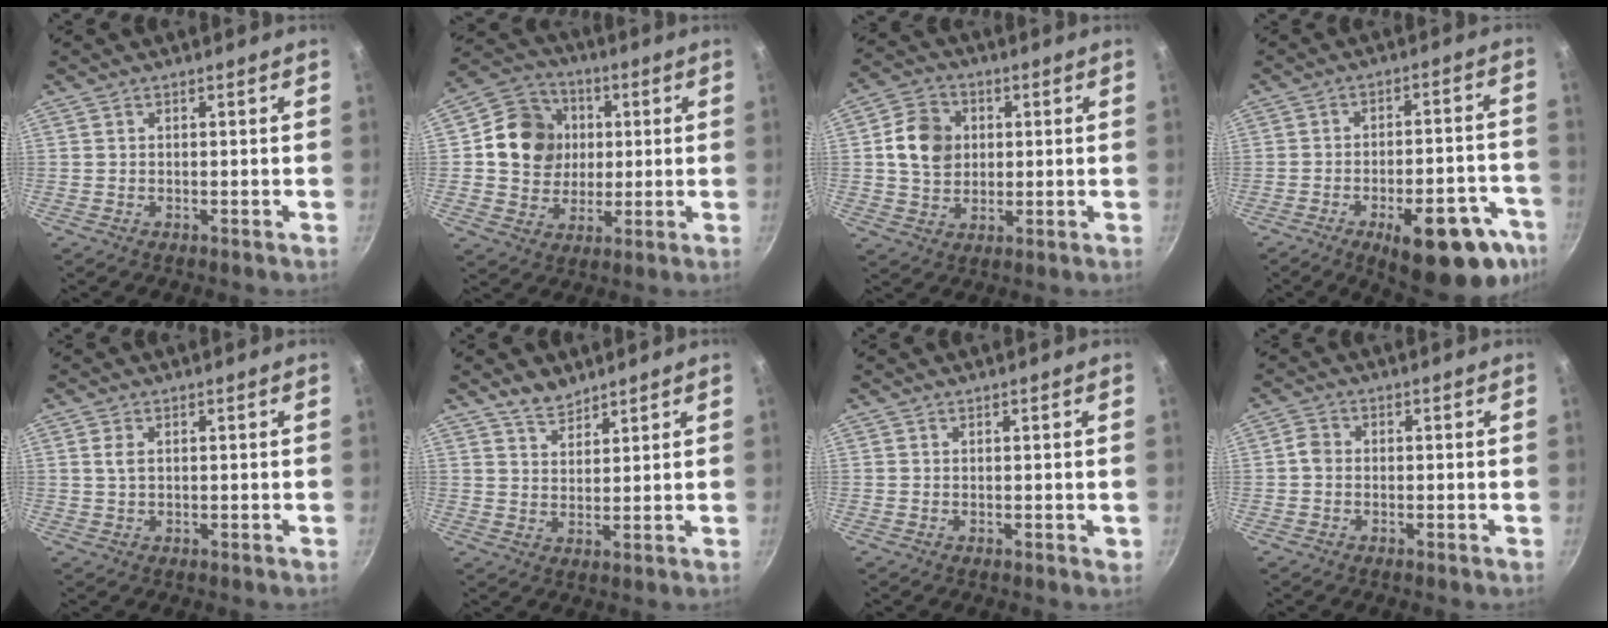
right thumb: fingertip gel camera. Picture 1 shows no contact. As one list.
[{"total": 13.4, "force": [1.9, 11.8, 5.9], "torque": [-0.072, 0.009, 0.026]}, {"total": 9.7, "force": [1.5, 7.9, 5.3], "torque": [-0.072, 0.006, 0.021]}, {"total": 18.9, "force": [-9.9, 7.5, 14.3], "torque": [-0.134, 0.041, -0.122]}, {"total": 2.0, "force": [0.6, 1.2, 1.5], "torque": [-0.027, -0.001, 0.012]}, {"total": 4.5, "force": [3.8, 2.2, 1.2], "torque": [-0.010, -0.019, 0.071]}, {"total": 0.8, "force": [0.5, 0.4, 0.5], "torque": [-0.001, -0.006, 0.007]}, {"total": 2.1, "force": [-0.3, 1.7, 1.1], "torque": [-0.020, 0.011, -0.011]}]